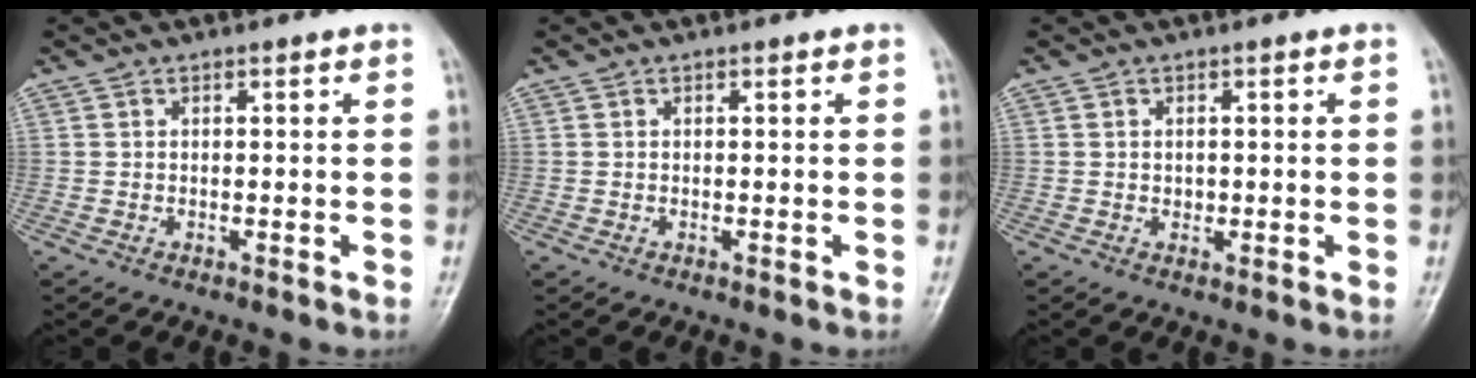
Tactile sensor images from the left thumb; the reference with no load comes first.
{"total": 0.0}
{"total": 1.1, "force": [-0.1, 1.0, 0.5], "torque": [-0.002, 0.003, -0.001]}